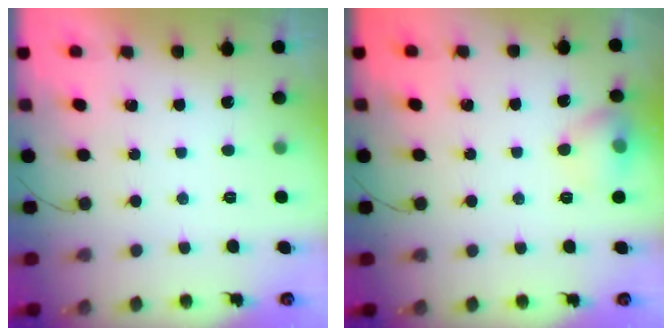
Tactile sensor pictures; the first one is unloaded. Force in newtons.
{"total": 9.1, "press": 8.0, "slide": 4.2}